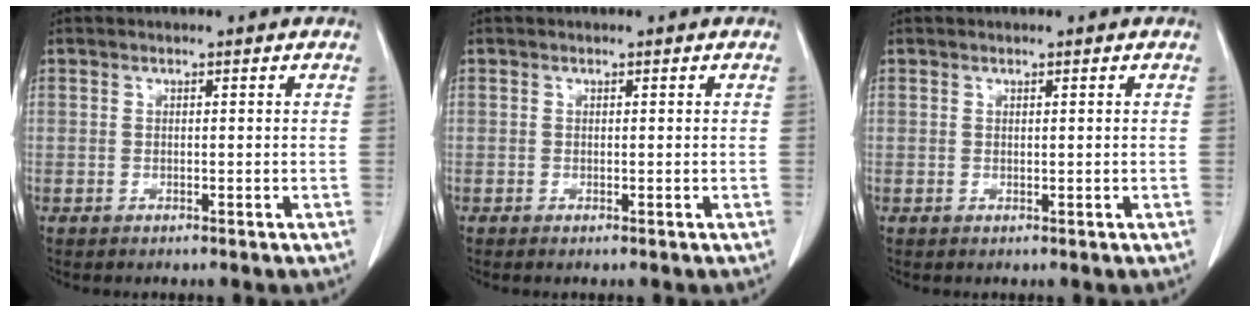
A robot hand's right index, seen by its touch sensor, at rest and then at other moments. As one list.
[{"total": 0.0}, {"total": 0.0}]